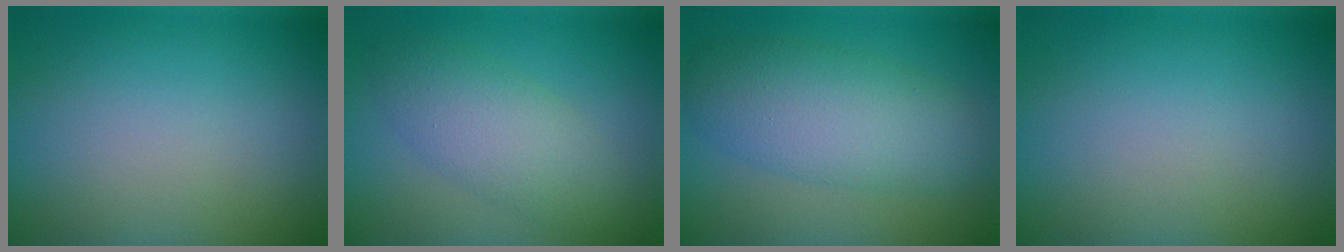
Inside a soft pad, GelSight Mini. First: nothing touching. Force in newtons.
{"total": 4.2, "press": 4.2, "slide": 0.0}
{"total": 6.6, "press": 6.6, "slide": 0.2}
{"total": 0.0}